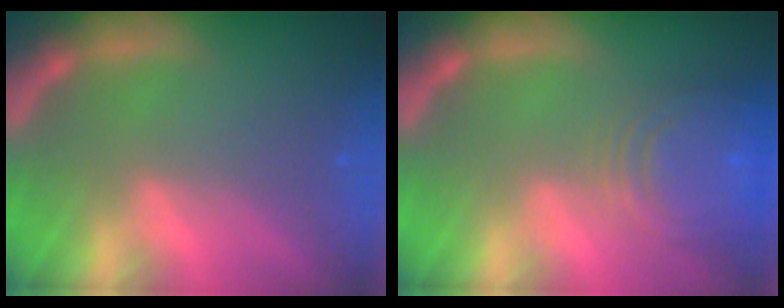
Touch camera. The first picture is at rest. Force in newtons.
{"total": 9.1}